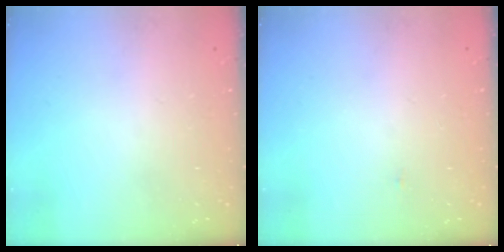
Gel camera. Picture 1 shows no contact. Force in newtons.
{"total": 9.0, "press": 1.8, "slide": 8.9}